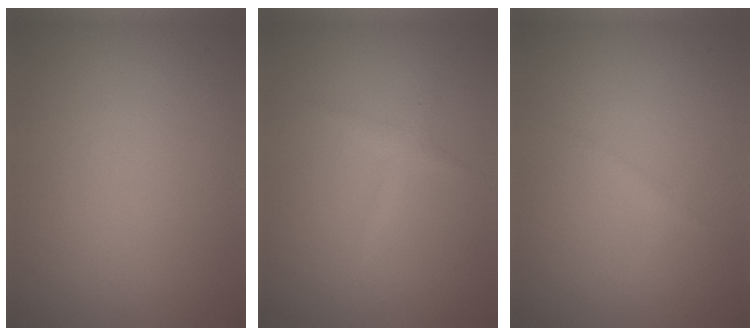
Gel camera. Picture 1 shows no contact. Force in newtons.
{"total": 1.2, "press": 1.2, "slide": 0.1}
{"total": 0.8, "press": 0.8, "slide": 0.0}